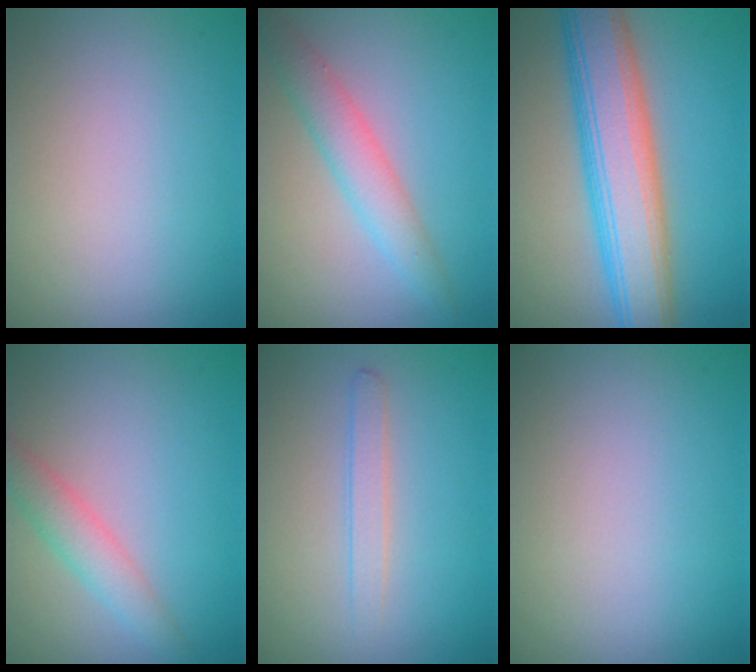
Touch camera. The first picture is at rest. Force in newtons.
{"total": 3.4, "press": 3.4, "slide": 0.1}
{"total": 9.1, "press": 9.1, "slide": 0.2}
{"total": 2.7, "press": 2.7, "slide": 0.1}
{"total": 1.6, "press": 1.6, "slide": 0.0}
{"total": 0.0}